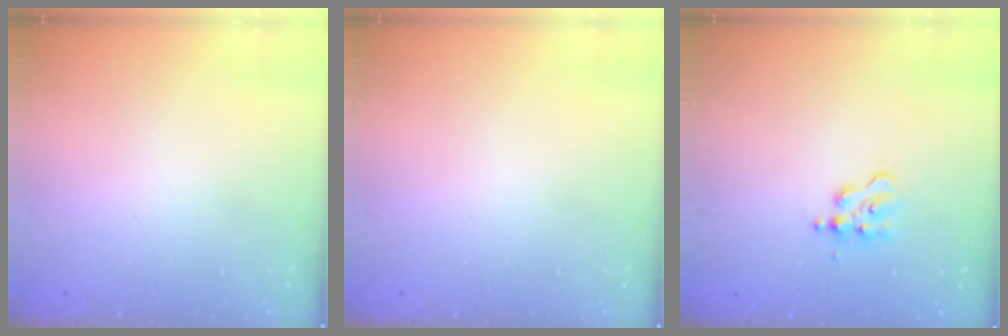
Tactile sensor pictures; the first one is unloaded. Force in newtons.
{"total": 0.0}
{"total": 2.6, "press": 2.6, "slide": 0.3}